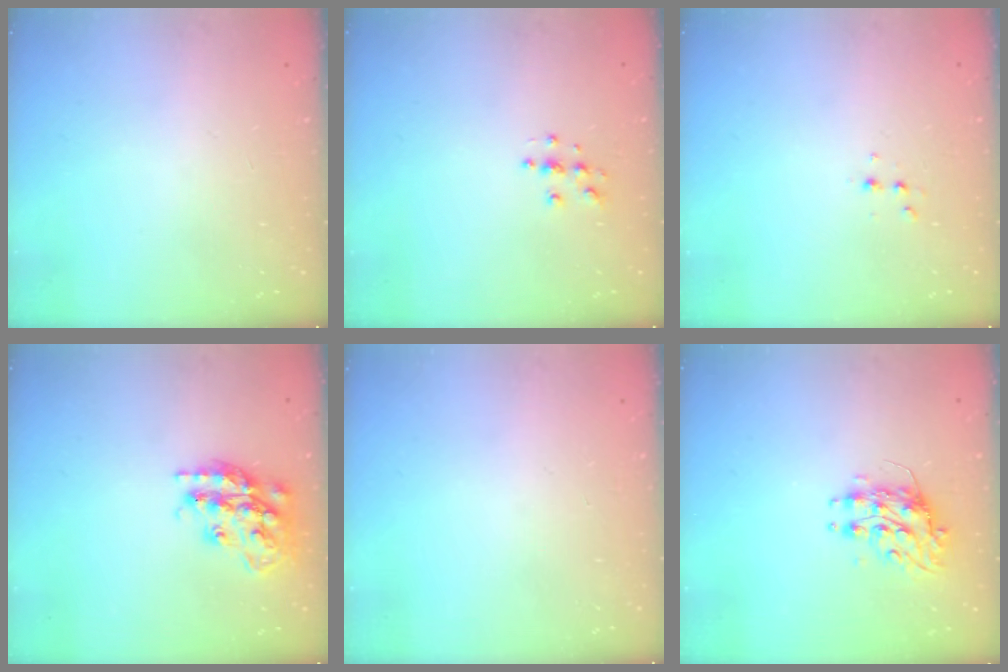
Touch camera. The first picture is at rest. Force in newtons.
{"total": 4.6, "press": 4.6, "slide": 0.5}
{"total": 2.6, "press": 2.5, "slide": 0.8}
{"total": 19.3, "press": 19.3, "slide": 1.4}
{"total": 0.0}
{"total": 8.1, "press": 8.1, "slide": 0.2}